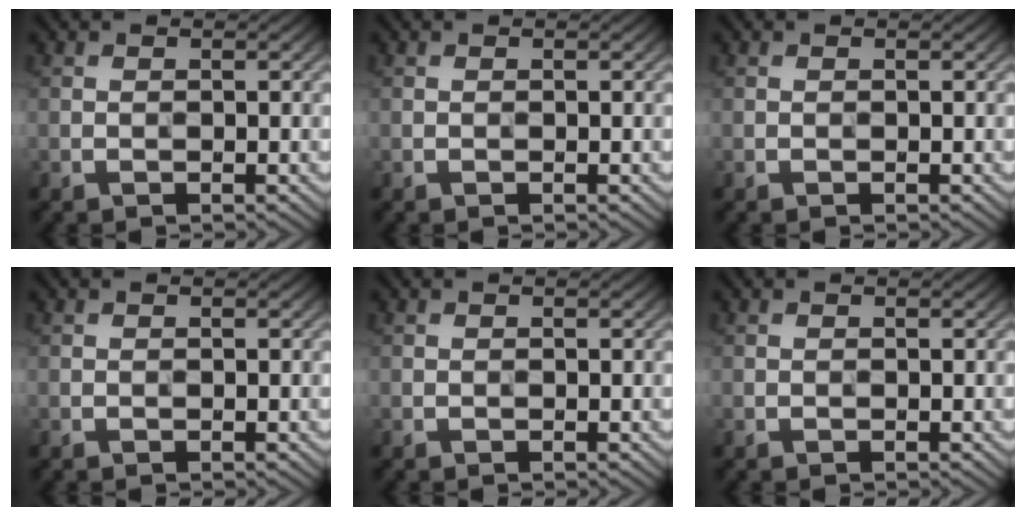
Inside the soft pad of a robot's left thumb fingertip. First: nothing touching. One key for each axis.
{"total": 0.0}
{"total": 0.0}
{"total": 0.0}
{"total": 0.0}
{"total": 0.0}